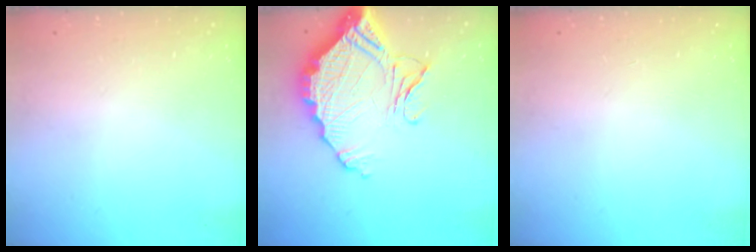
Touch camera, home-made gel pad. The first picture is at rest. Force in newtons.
{"total": 15.2, "press": 15.1, "slide": 1.5}
{"total": 0.0}